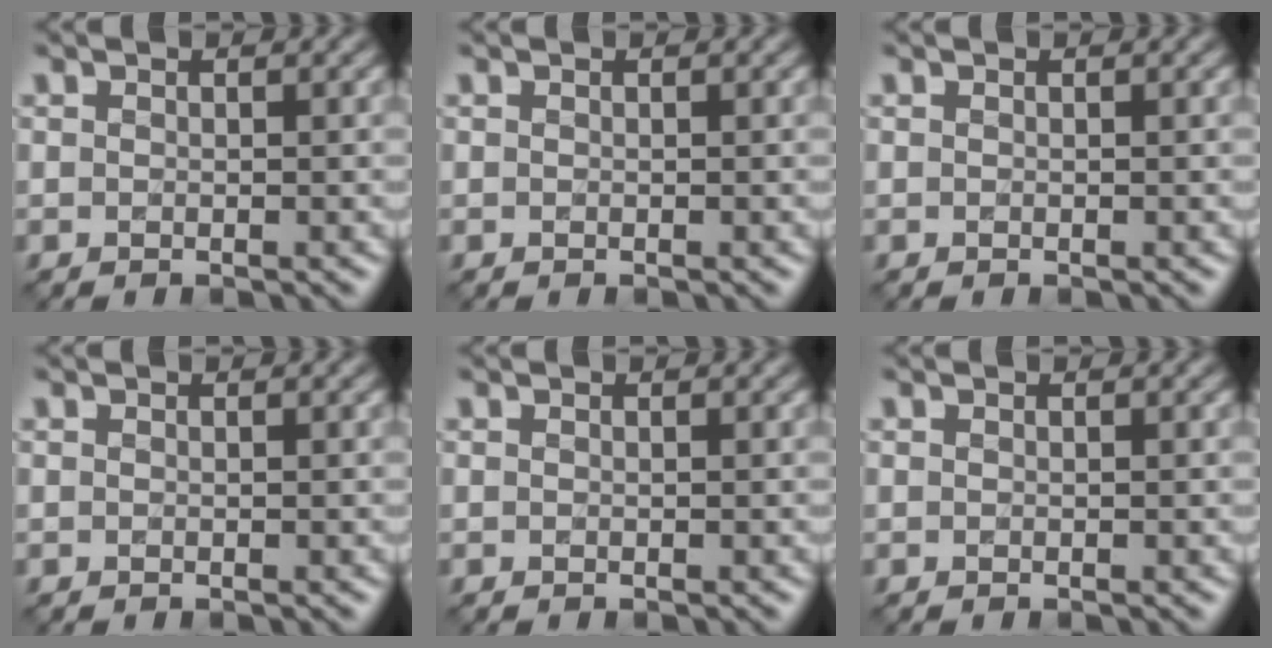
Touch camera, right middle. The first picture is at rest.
{"total": 0.0}
{"total": 0.0}
{"total": 0.0}
{"total": 0.0}
{"total": 0.0}